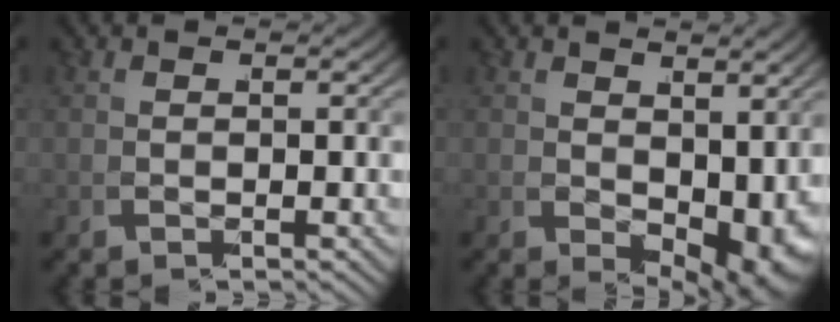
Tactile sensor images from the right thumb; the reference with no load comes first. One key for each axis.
{"total": 3.6, "fx": 0.3, "fy": 1.7, "fz": 3.2, "tx": -0.059, "ty": -0.021, "tz": 0.023}